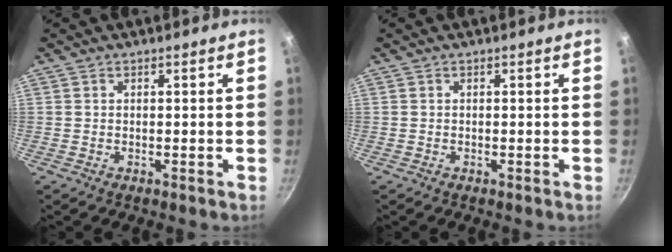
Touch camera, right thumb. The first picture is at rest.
{"total": 0.0}